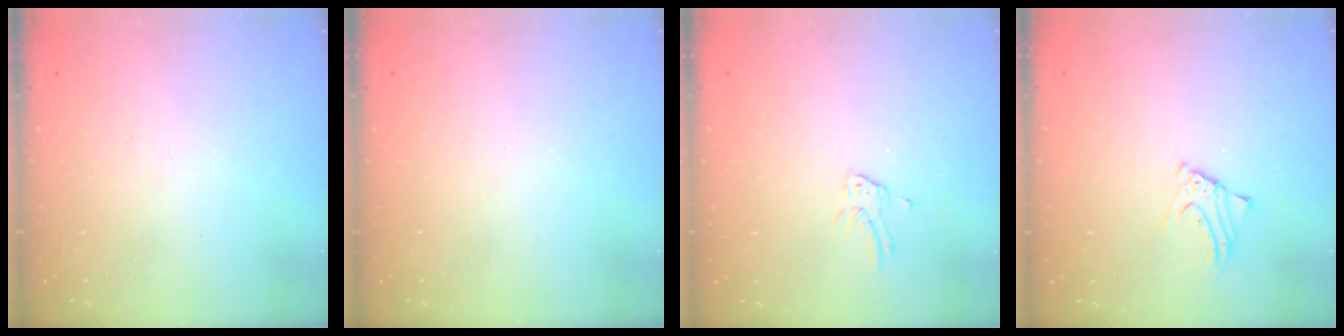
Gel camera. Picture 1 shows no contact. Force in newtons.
{"total": 0.0}
{"total": 2.8, "press": 2.8, "slide": 0.1}
{"total": 1.8, "press": 1.8, "slide": 0.2}